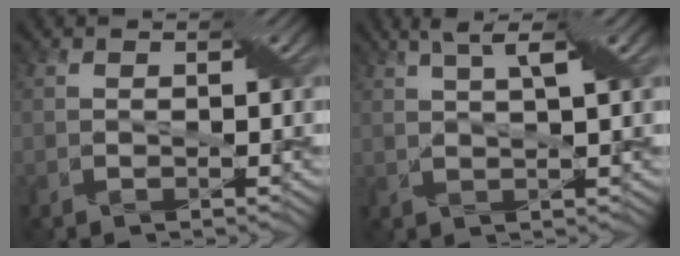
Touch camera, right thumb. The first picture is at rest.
{"total": 4.1, "force": [2.4, 0.3, 3.3], "torque": [-0.062, 0.010, 0.039]}